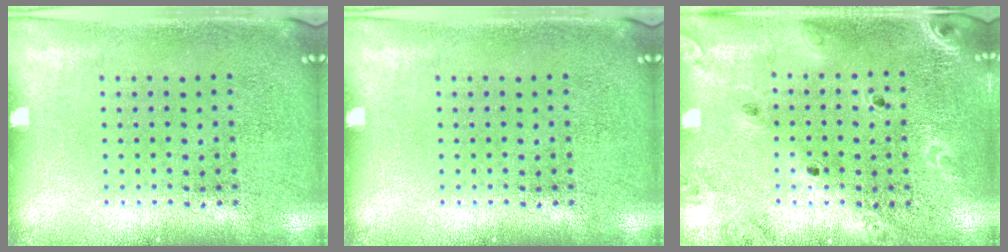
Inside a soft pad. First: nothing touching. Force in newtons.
{"total": 0.0}
{"total": 1.9, "press": 1.8, "slide": 0.7}